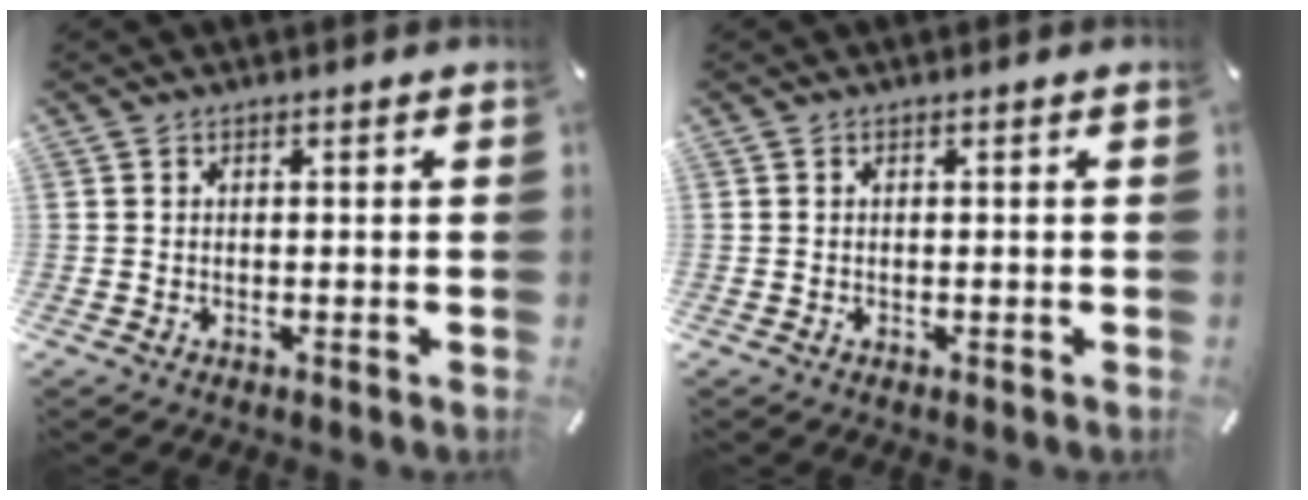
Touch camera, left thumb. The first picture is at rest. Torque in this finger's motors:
{"motor_torque": [0.00, 0.00, 0.00, 0.00, 0.00]}